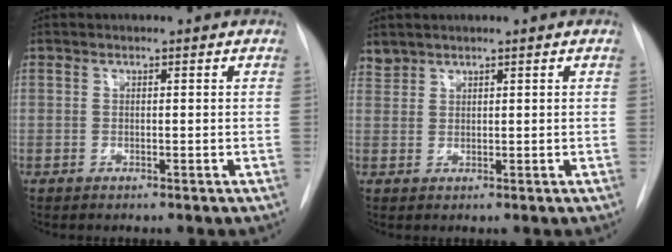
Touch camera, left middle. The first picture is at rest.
{"total": 1.7, "force": [1.6, 0.4, -0.2], "torque": [0.004, 0.012, 0.037]}